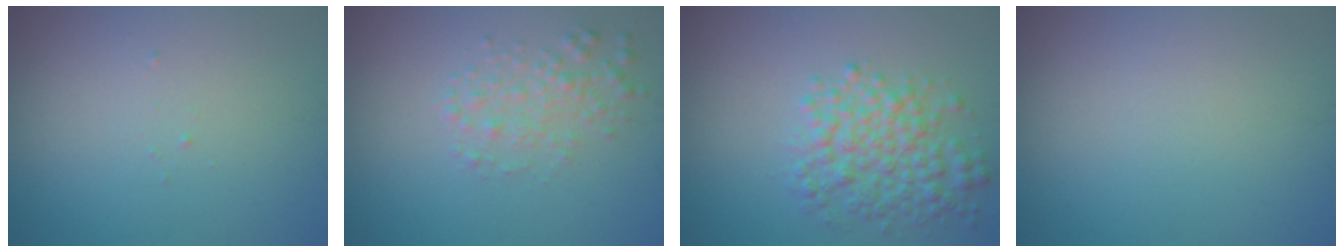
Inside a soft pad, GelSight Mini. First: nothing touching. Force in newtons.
{"total": 2.1, "press": 2.1, "slide": 0.0}
{"total": 4.5, "press": 4.5, "slide": 0.1}
{"total": 0.0}